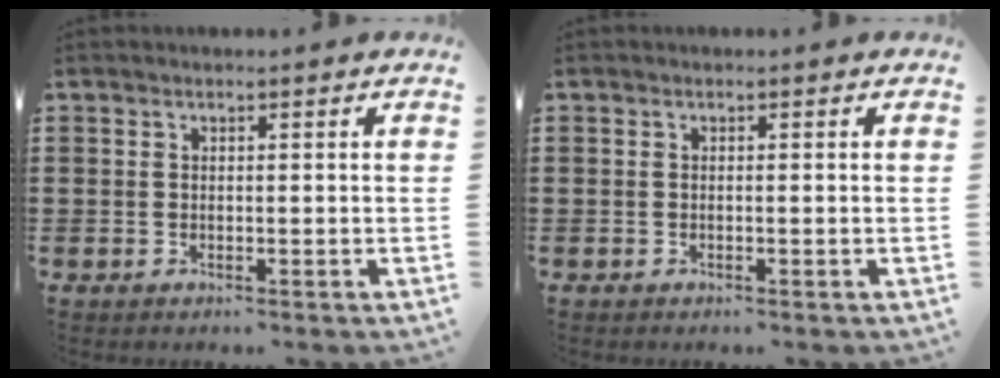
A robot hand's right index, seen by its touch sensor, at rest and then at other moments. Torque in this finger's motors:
{"motor_torque": [0.08, 0.04, 0.00, 0.00]}